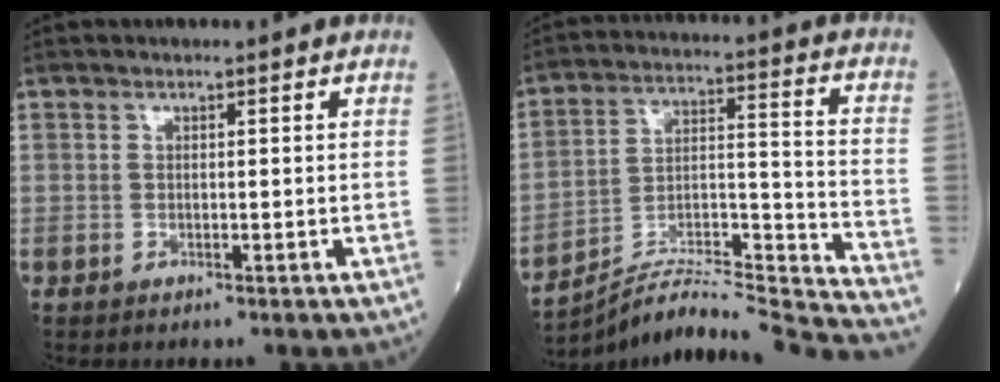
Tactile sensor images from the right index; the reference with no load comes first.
{"total": 24.0, "force": [-23.1, -2.1, 6.2], "torque": [-0.086, 0.006, -0.351]}